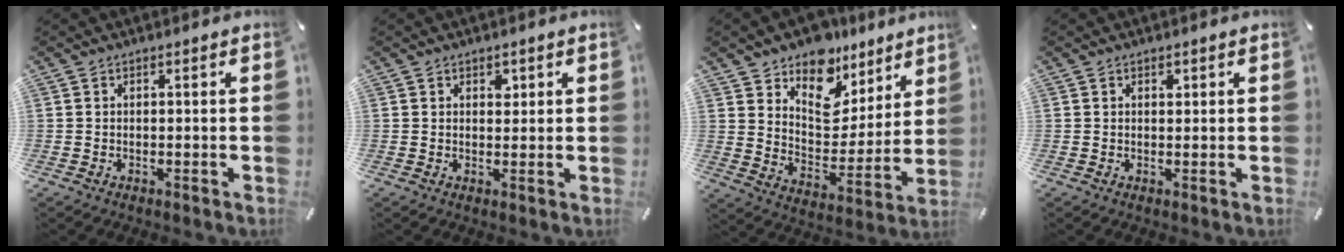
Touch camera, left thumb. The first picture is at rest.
{"total": 1.9, "force": [0.9, 1.5, 0.8], "torque": [0.007, -0.007, 0.011]}
{"total": 12.4, "force": [9.4, 7.7, 2.3], "torque": [-0.036, -0.095, 0.173]}
{"total": 0.8, "force": [0.5, 0.6, 0.3], "torque": [0.001, -0.003, 0.007]}